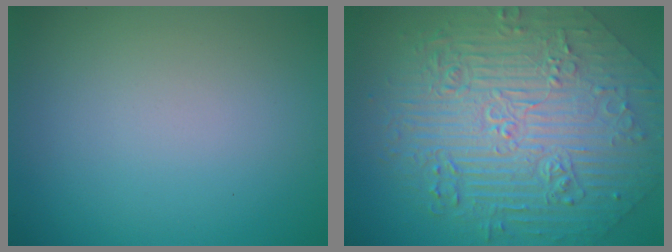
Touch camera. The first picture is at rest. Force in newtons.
{"total": 10.8, "press": 7.5, "slide": 7.8}